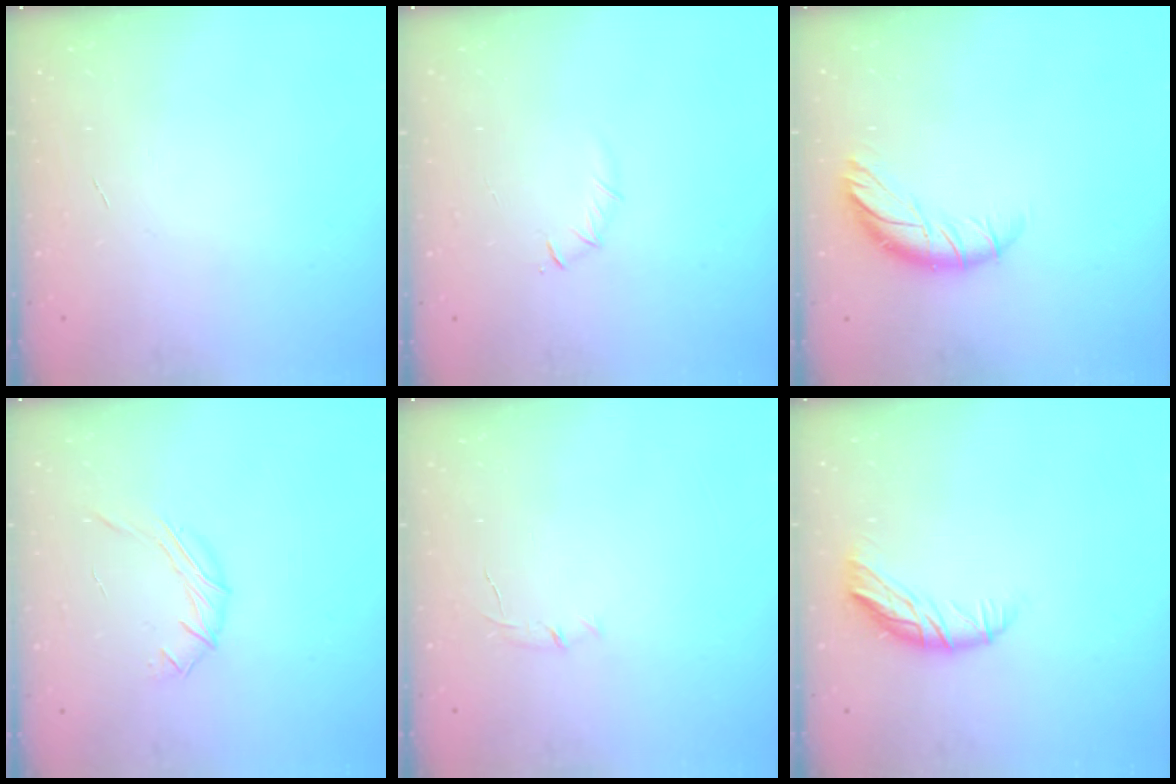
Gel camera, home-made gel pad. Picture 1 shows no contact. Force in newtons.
{"total": 3.5, "press": 3.3, "slide": 1.2}
{"total": 10.9, "press": 10.6, "slide": 2.6}
{"total": 5.6, "press": 5.6, "slide": 0.5}
{"total": 4.2, "press": 4.0, "slide": 1.3}
{"total": 10.1, "press": 10.0, "slide": 1.6}